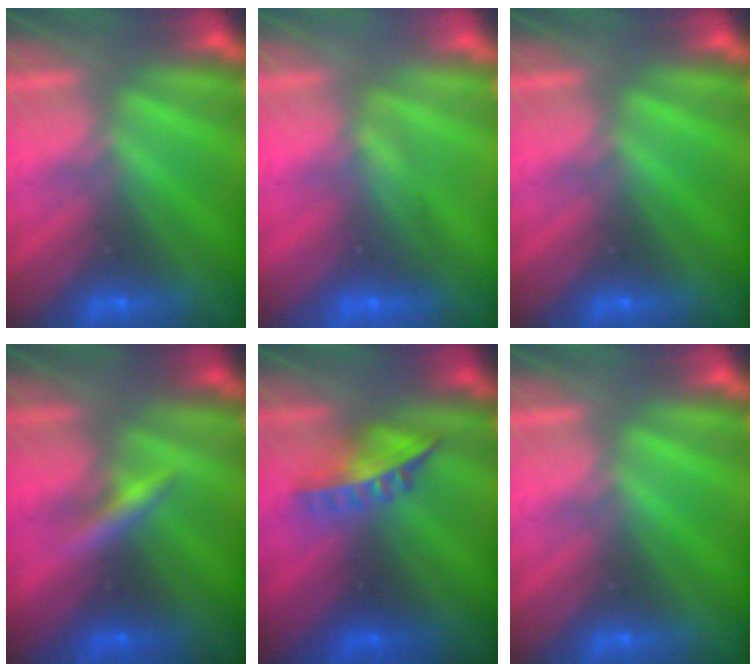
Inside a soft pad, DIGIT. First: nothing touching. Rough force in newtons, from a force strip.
{"total": 1.6}
{"total": 0.0}
{"total": 2.7}
{"total": 6.1}
{"total": 0.0}